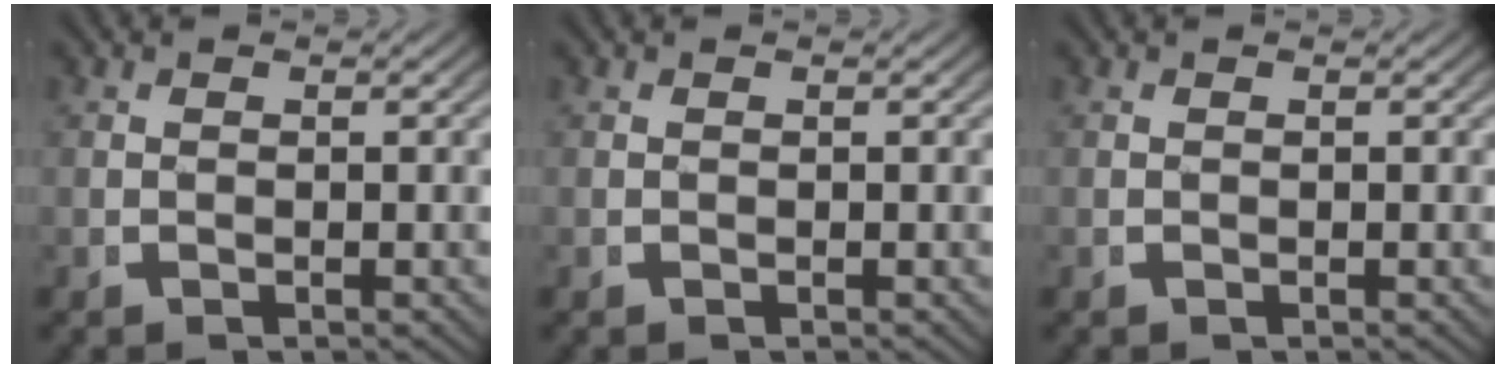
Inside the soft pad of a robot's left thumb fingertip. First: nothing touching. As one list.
[{"total": 0.0}, {"total": 0.0}]